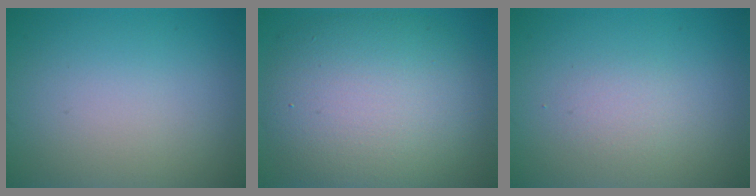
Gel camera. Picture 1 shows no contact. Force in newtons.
{"total": 10.1, "press": 10.1, "slide": 0.7}
{"total": 1.3, "press": 1.3, "slide": 0.1}